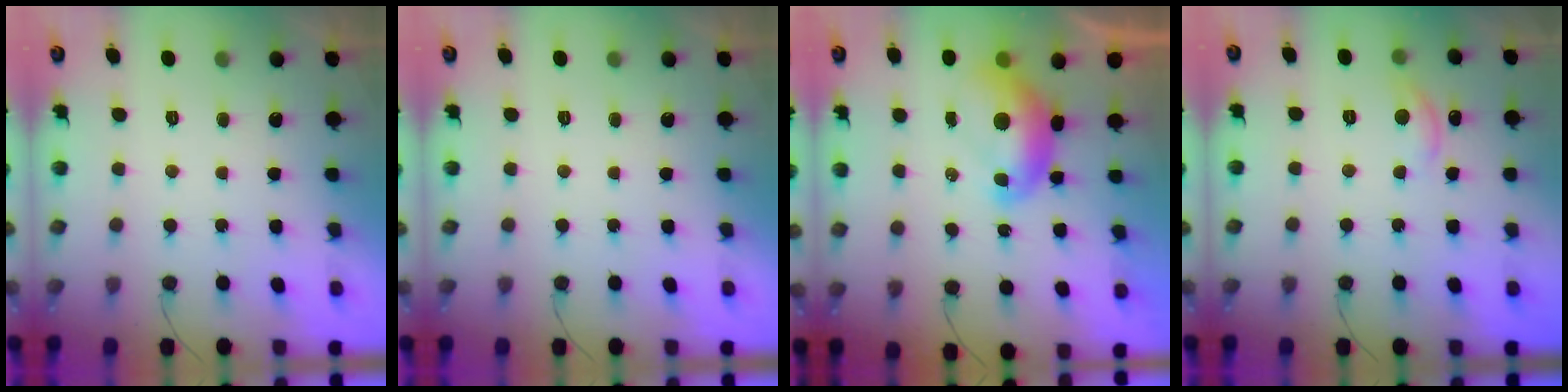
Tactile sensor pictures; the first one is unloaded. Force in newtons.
{"total": 0.0}
{"total": 8.9, "press": 8.8, "slide": 1.0}
{"total": 8.5, "press": 8.4, "slide": 0.5}